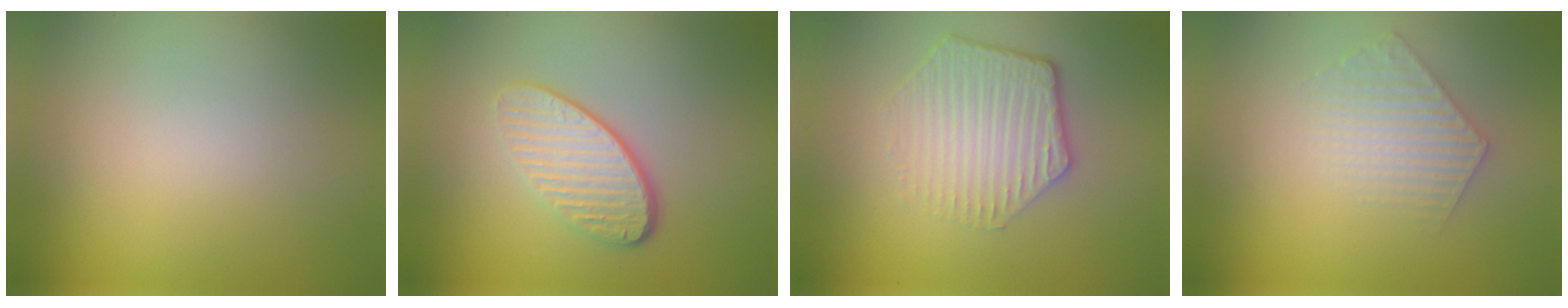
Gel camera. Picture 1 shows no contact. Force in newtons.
{"total": 4.1, "press": 3.0, "slide": 2.8}
{"total": 4.3, "press": 3.3, "slide": 2.8}
{"total": 2.4, "press": 2.4, "slide": 0.3}